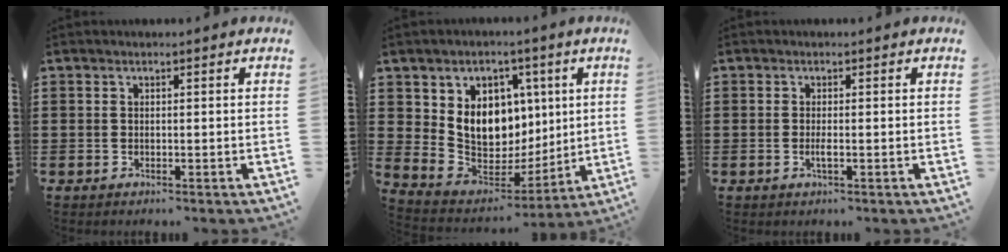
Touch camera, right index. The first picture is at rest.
{"total": 9.9, "force": [3.5, 8.2, 4.4], "torque": [-0.100, -0.027, 0.071]}
{"total": 1.5, "force": [-0.5, 0.2, 1.4], "torque": [-0.033, -0.003, -0.011]}